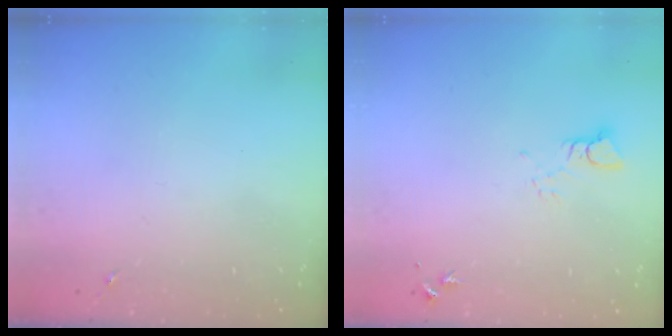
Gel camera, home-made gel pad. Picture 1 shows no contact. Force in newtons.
{"total": 3.3, "press": 3.3, "slide": 0.1}